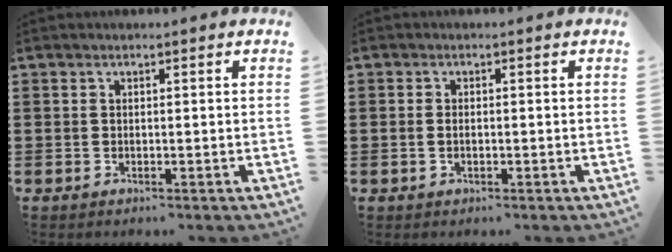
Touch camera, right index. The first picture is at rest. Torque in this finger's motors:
{"motor_torque": [0.11, 0.52, -0.08, -0.01]}